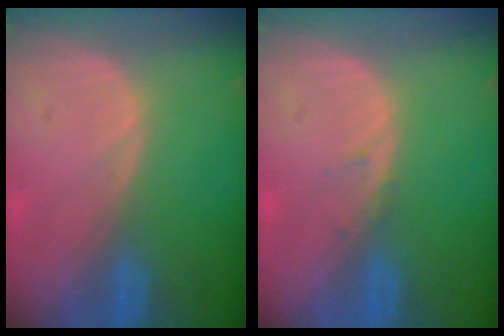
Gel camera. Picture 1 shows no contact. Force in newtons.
{"total": 0.8, "press": 0.7, "slide": 0.3}